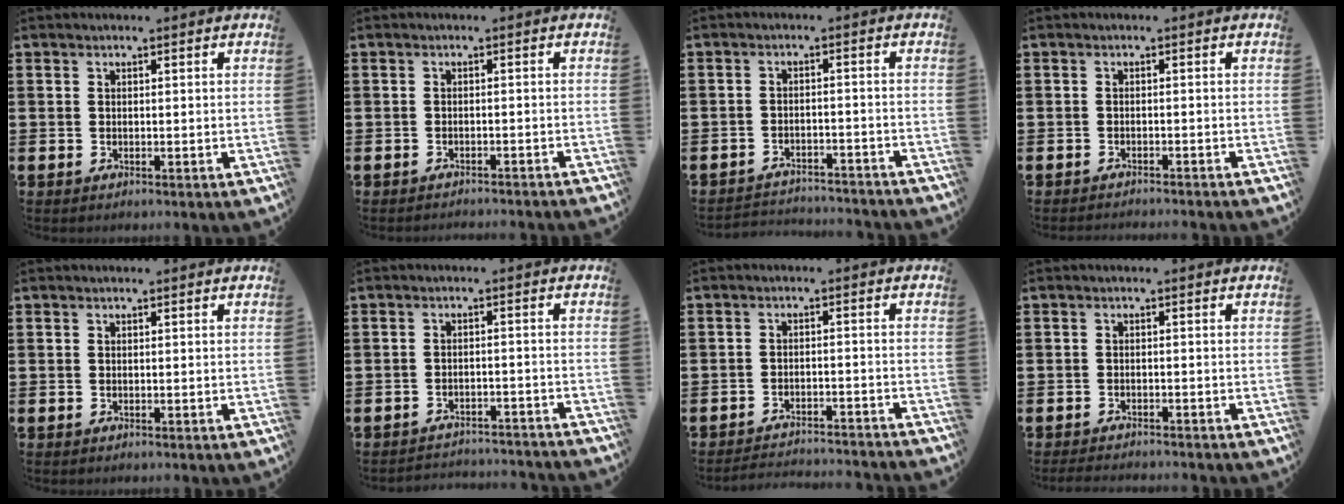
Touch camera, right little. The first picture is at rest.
{"total": 1.0, "force": [-1.0, -0.2, -0.1], "torque": [0.001, 0.002, -0.021]}
{"total": 2.6, "force": [-2.6, 0.1, -0.2], "torque": [-0.003, 0.003, -0.057]}
{"total": 1.0, "force": [-1.0, -0.2, -0.1], "torque": [0.000, 0.001, -0.020]}
{"total": 0.0}
{"total": 2.5, "force": [-2.5, 0.0, -0.1], "torque": [-0.003, 0.004, -0.055]}
{"total": 2.8, "force": [-2.8, -0.2, 0.1], "torque": [-0.003, 0.003, -0.060]}
{"total": 1.3, "force": [-1.3, 0.0, 0.2], "torque": [-0.004, 0.001, -0.025]}